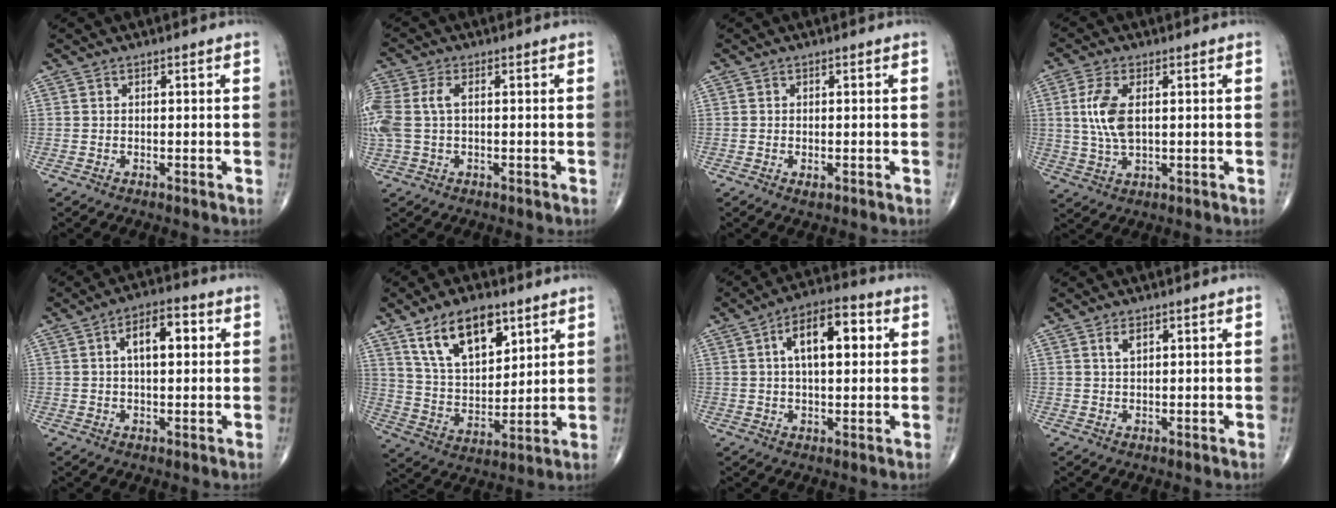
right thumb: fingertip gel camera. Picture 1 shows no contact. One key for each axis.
{"total": 8.1, "fx": 0.8, "fy": 4.7, "fz": 6.5, "tx": -0.195, "ty": 0.020, "tz": 0.021}
{"total": 1.0, "fx": -0.3, "fy": 0.4, "fz": 0.9, "tx": -0.015, "ty": -0.003, "tz": -0.004}
{"total": 7.5, "fx": 1.2, "fy": 3.6, "fz": 6.5, "tx": -0.149, "ty": -0.006, "tz": 0.026}
{"total": 7.7, "fx": 1.9, "fy": 3.6, "fz": 6.5, "tx": -0.087, "ty": 0.012, "tz": 0.023}
{"total": 15.3, "fx": 8.6, "fy": 7.8, "fz": 10.0, "tx": -0.143, "ty": -0.039, "tz": 0.165}
{"total": 11.4, "fx": 2.8, "fy": 5.4, "fz": 9.6, "tx": -0.136, "ty": 0.015, "tz": 0.038}
{"total": 1.9, "fx": 1.0, "fy": 0.9, "fz": 1.3, "tx": -0.025, "ty": -0.002, "tz": 0.021}